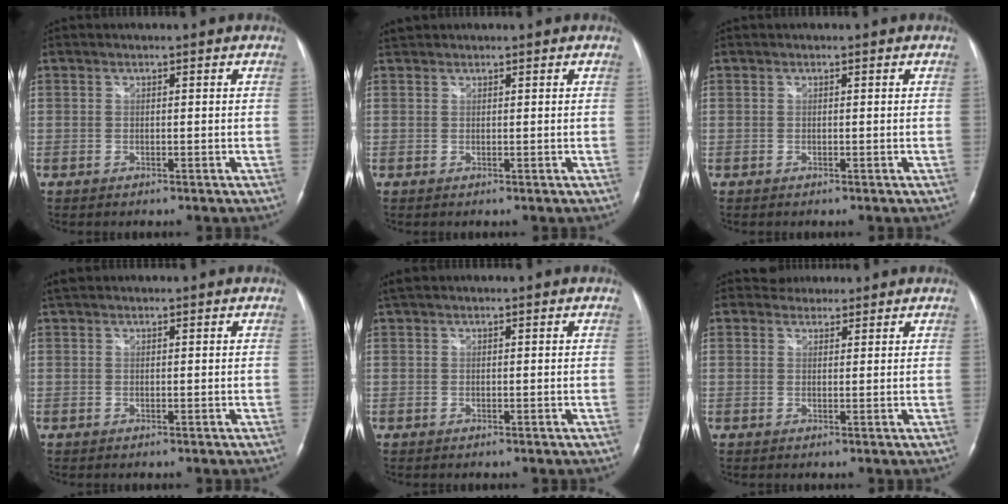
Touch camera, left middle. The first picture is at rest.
{"total": 1.2, "force": [1.2, 0.4, 0.0], "torque": [-0.008, 0.014, 0.024]}
{"total": 0.0}
{"total": 1.6, "force": [1.4, 0.6, 0.5], "torque": [-0.014, 0.020, 0.026]}
{"total": 1.7, "force": [1.4, 0.5, 0.9], "torque": [-0.021, 0.025, 0.027]}
{"total": 2.2, "force": [1.8, 1.0, -0.6], "torque": [0.013, 0.009, 0.026]}